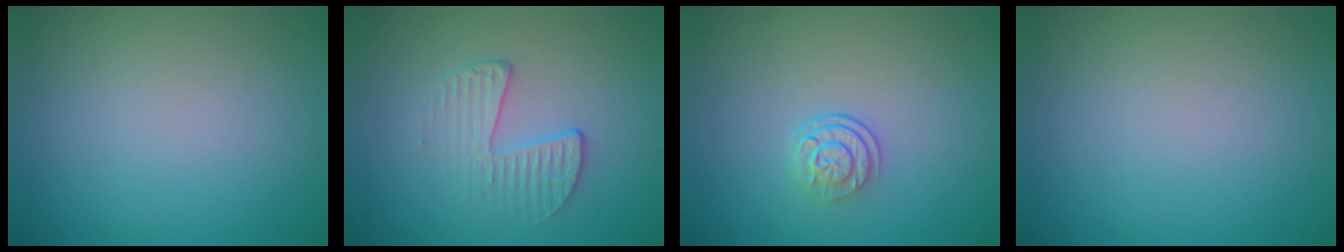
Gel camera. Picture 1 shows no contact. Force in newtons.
{"total": 2.2, "press": 1.3, "slide": 1.8}
{"total": 2.5, "press": 1.8, "slide": 1.8}
{"total": 0.0}